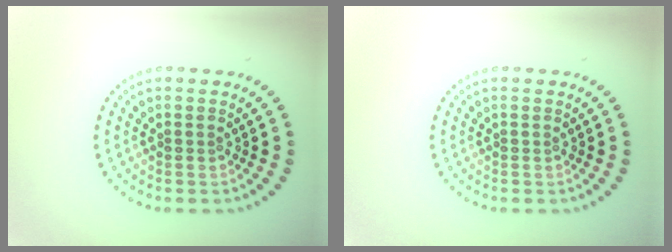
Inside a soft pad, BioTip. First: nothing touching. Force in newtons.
{"total": 0.0}